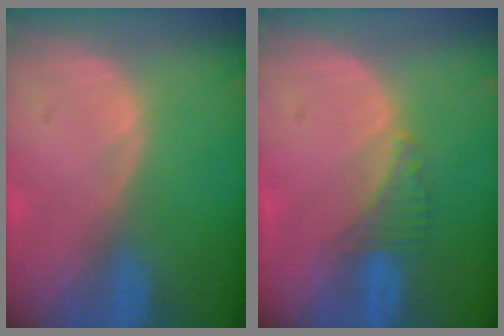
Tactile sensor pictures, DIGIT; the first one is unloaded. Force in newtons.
{"total": 2.7, "press": 2.6, "slide": 0.7}